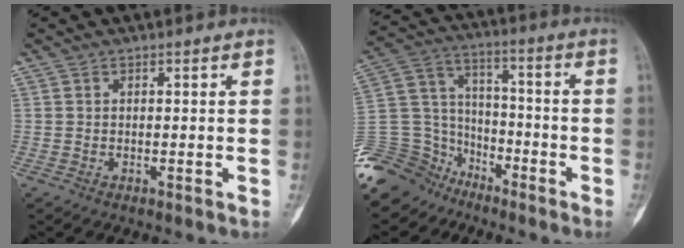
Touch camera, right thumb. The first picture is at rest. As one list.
[{"total": 18.0, "force": [-13.4, 11.5, 3.4], "torque": [-0.063, 0.094, -0.244]}]